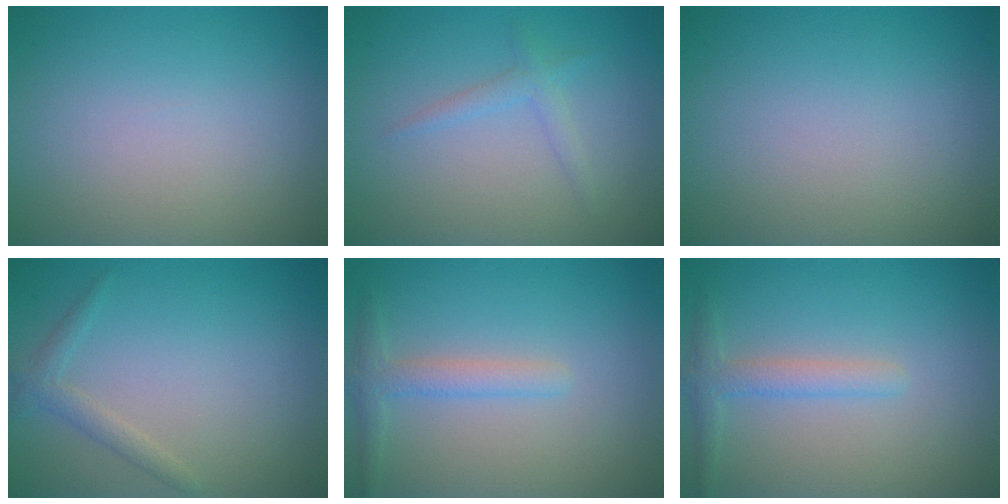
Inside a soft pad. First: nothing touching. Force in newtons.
{"total": 1.4, "press": 1.4, "slide": 0.0}
{"total": 0.0}
{"total": 1.5, "press": 1.5, "slide": 0.1}
{"total": 2.1, "press": 2.1, "slide": 0.1}
{"total": 2.1, "press": 2.1, "slide": 0.1}